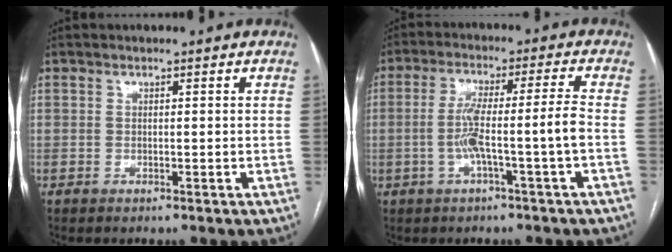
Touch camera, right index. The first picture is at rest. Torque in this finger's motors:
{"motor_torque": [1.13, -0.17, 0.62, 0.13]}